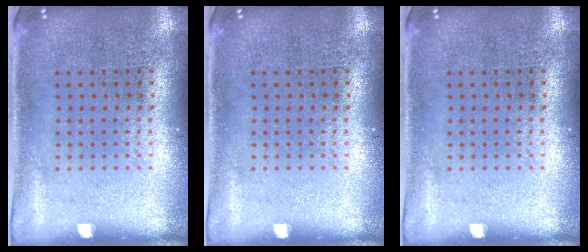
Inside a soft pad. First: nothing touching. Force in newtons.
{"total": 0.0}
{"total": 0.0}